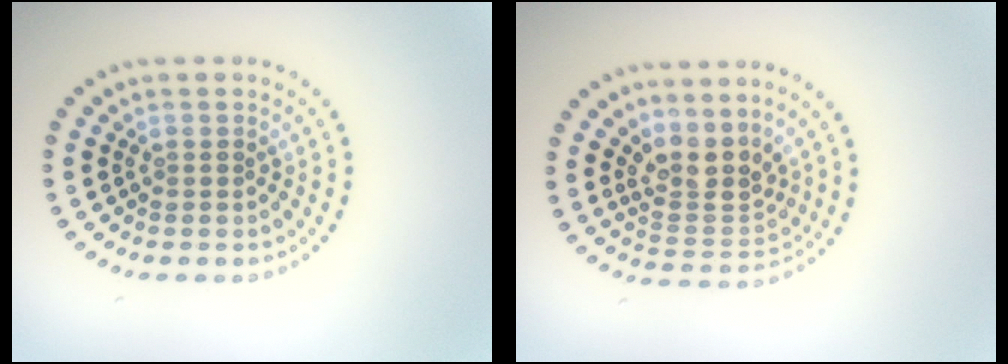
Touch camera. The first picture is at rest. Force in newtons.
{"total": 3.3, "press": 2.5, "slide": 2.2}